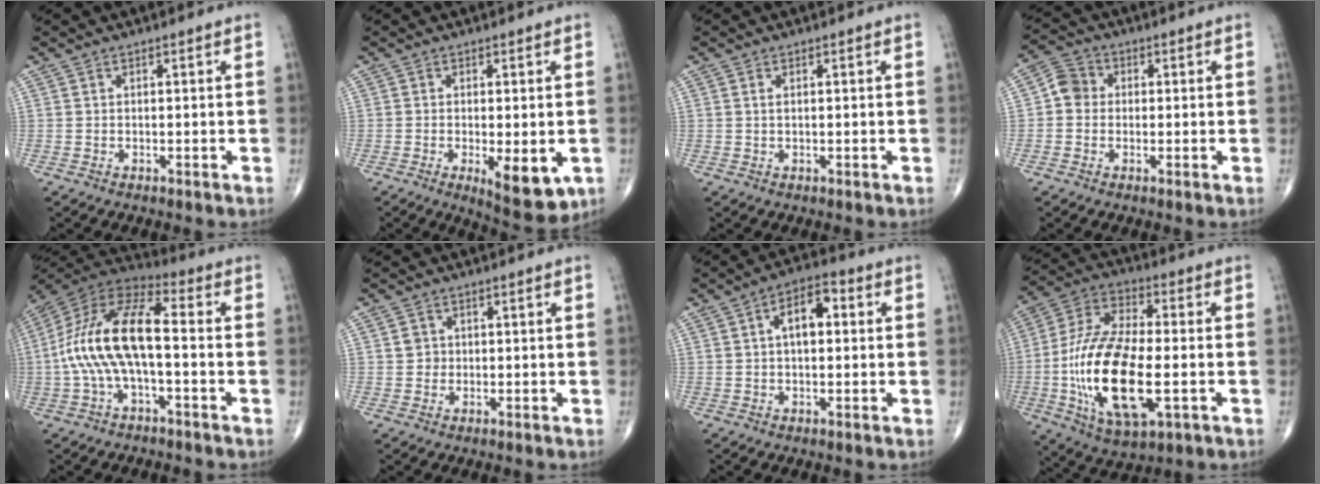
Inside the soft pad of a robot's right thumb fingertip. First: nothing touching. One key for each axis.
{"total": 8.7, "fx": -2.5, "fy": 3.3, "fz": 7.7, "tx": -0.099, "ty": -0.018, "tz": -0.028}
{"total": 0.6, "fx": 0.2, "fy": 0.2, "fz": 0.6, "tx": -0.011, "ty": 0.003, "tz": 0.004}
{"total": 4.7, "fx": -0.1, "fy": 4.2, "fz": 1.9, "tx": -0.018, "ty": 0.012, "tz": -0.013}
{"total": 16.2, "fx": -1.7, "fy": 6.7, "fz": 14.6, "tx": -0.303, "ty": 0.047, "tz": -0.038}
{"total": 2.1, "fx": 0.2, "fy": 2.0, "fz": 0.7, "tx": 0.000, "ty": 0.002, "tz": 0.005}
{"total": 7.3, "fx": 1.2, "fy": 3.9, "fz": 6.1, "tx": -0.086, "ty": 0.021, "tz": 0.009}
{"total": 22.0, "fx": -4.1, "fy": 9.6, "fz": 19.3, "tx": -0.390, "ty": 0.007, "tz": -0.064}